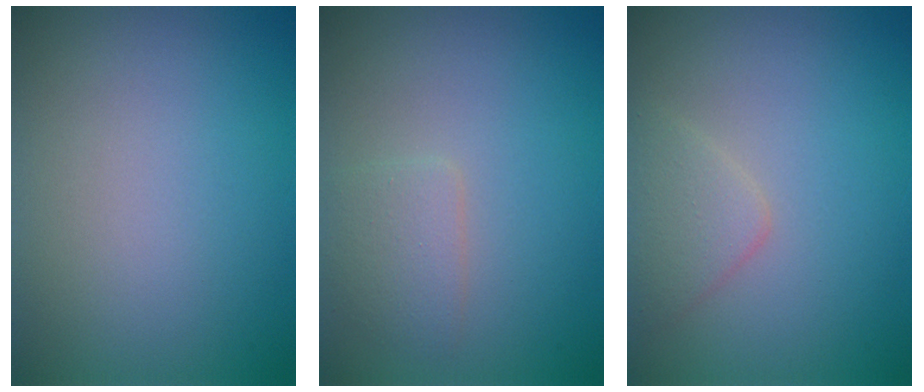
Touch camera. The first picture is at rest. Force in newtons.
{"total": 2.0, "press": 2.0, "slide": 0.1}
{"total": 2.1, "press": 2.1, "slide": 0.2}